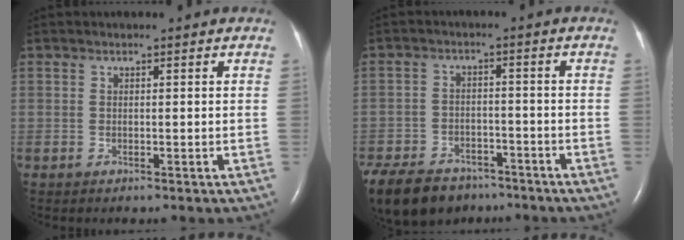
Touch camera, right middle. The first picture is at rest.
{"total": 16.4, "force": [-12.0, 9.0, 6.7], "torque": [-0.182, -0.022, -0.176]}